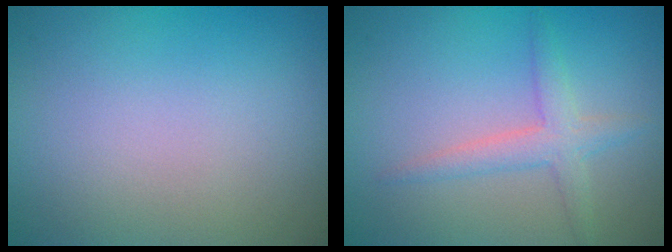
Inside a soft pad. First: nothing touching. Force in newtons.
{"total": 2.4, "press": 2.4, "slide": 0.1}